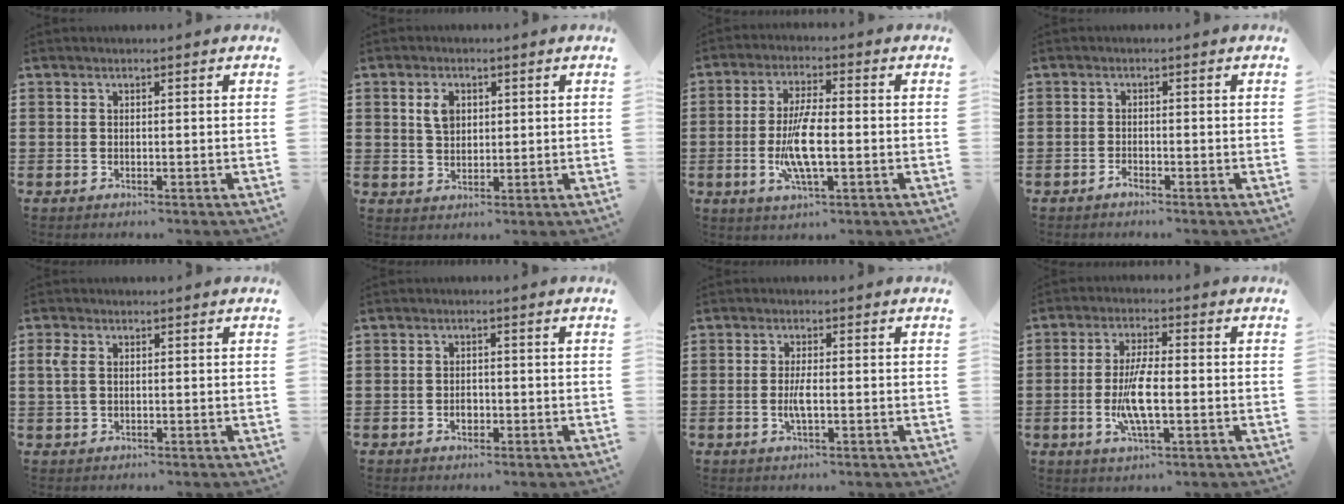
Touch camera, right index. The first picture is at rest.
{"total": 3.5, "force": [1.1, 2.3, 2.4], "torque": [-0.048, 0.006, 0.016]}
{"total": 8.4, "force": [-1.6, 2.3, 7.9], "torque": [-0.174, -0.014, -0.034]}
{"total": 1.1, "force": [-1.0, 0.3, 0.4], "torque": [-0.011, -0.002, -0.019]}
{"total": 2.8, "force": [0.5, 1.7, 2.2], "torque": [-0.055, 0.005, 0.005]}
{"total": 1.8, "force": [-0.6, 1.2, 1.2], "torque": [-0.025, 0.003, -0.012]}
{"total": 2.8, "force": [-0.6, 0.7, 2.7], "torque": [-0.062, -0.006, -0.015]}
{"total": 7.4, "force": [-1.5, 2.0, 7.0], "torque": [-0.152, -0.012, -0.032]}